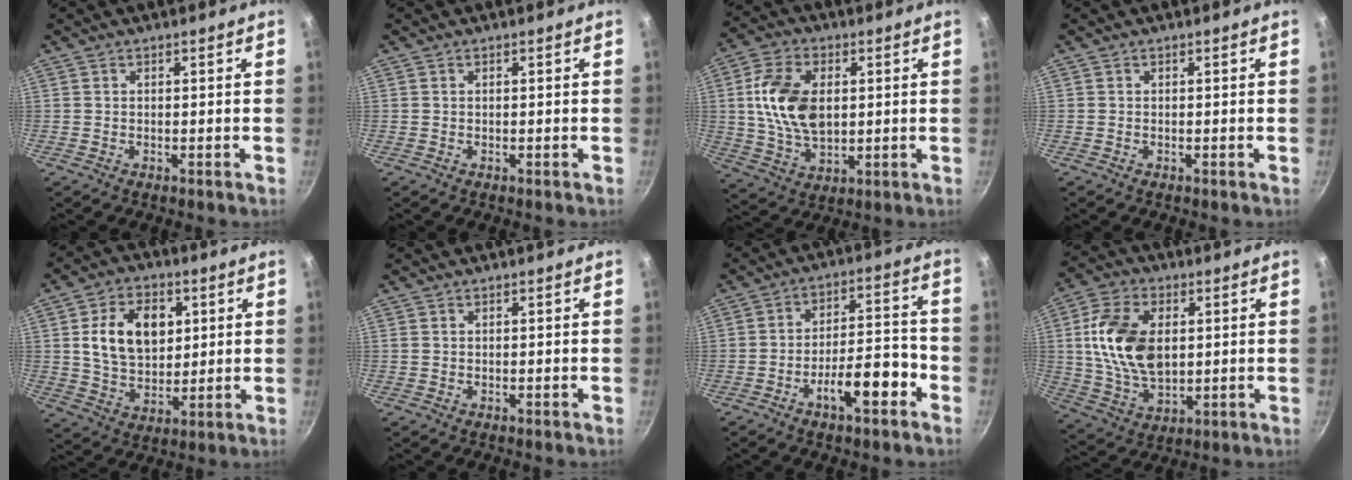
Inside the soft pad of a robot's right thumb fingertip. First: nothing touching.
{"total": 0.0}
{"total": 14.0, "force": [1.9, 8.7, 10.7], "torque": [-0.186, -0.003, 0.036]}
{"total": 0.0}
{"total": 13.7, "force": [3.2, 9.5, 9.4], "torque": [-0.131, -0.006, 0.055]}
{"total": 0.0}
{"total": 10.8, "force": [-5.2, 3.9, 8.6], "torque": [-0.112, 0.051, -0.081]}
{"total": 15.9, "force": [2.3, 10.0, 12.2], "torque": [-0.213, -0.006, 0.046]}